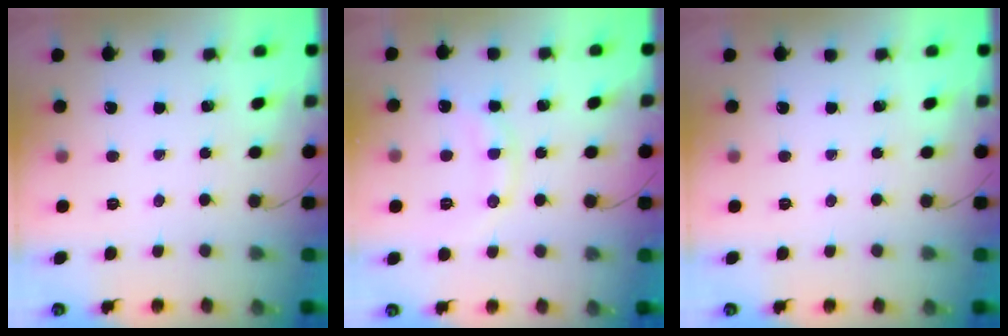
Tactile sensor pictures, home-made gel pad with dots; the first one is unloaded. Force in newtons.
{"total": 7.6, "press": 7.5, "slide": 0.4}
{"total": 0.0}